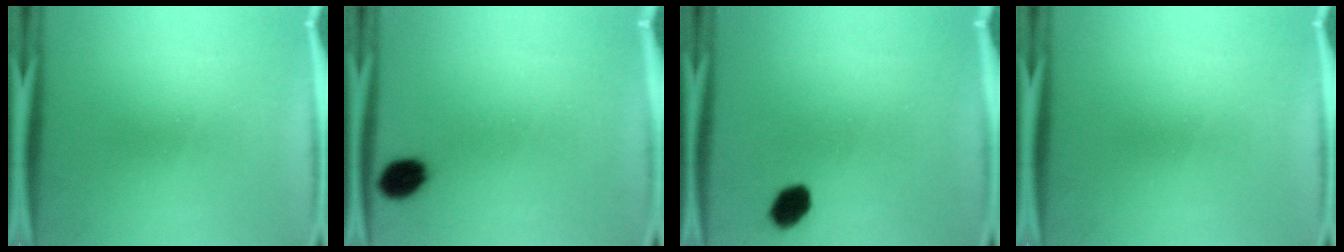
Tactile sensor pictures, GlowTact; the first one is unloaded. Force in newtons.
{"total": 5.0}
{"total": 4.9}
{"total": 0.0}